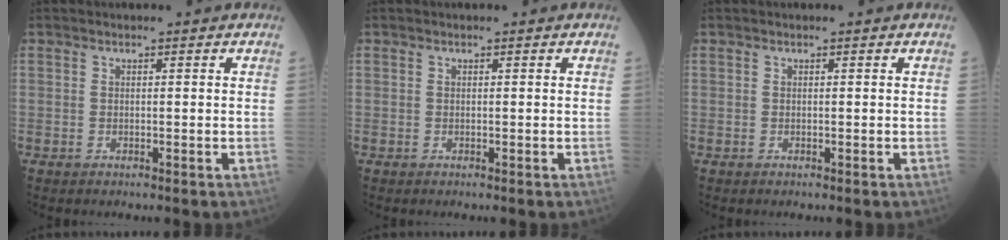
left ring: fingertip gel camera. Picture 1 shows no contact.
{"total": 0.0}
{"total": 0.0}